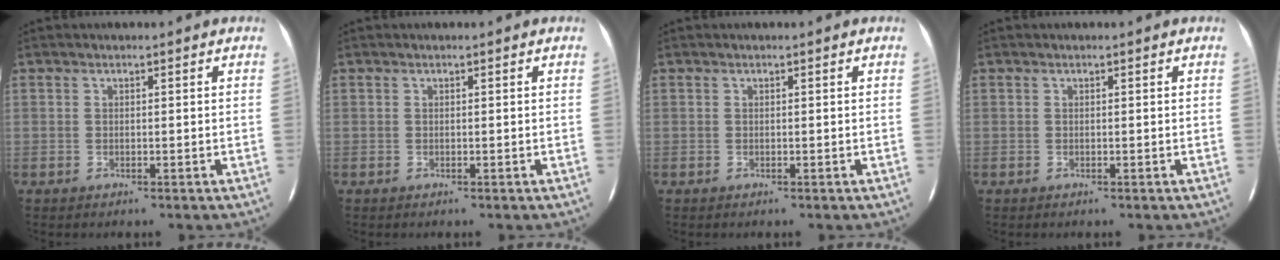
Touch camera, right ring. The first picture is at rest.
{"total": 0.0}
{"total": 0.0}
{"total": 0.0}